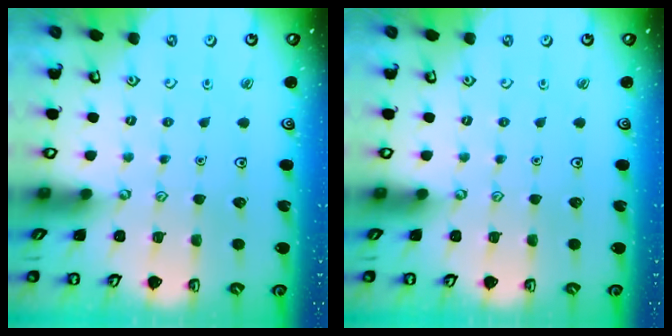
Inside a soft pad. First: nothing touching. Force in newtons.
{"total": 0.0}